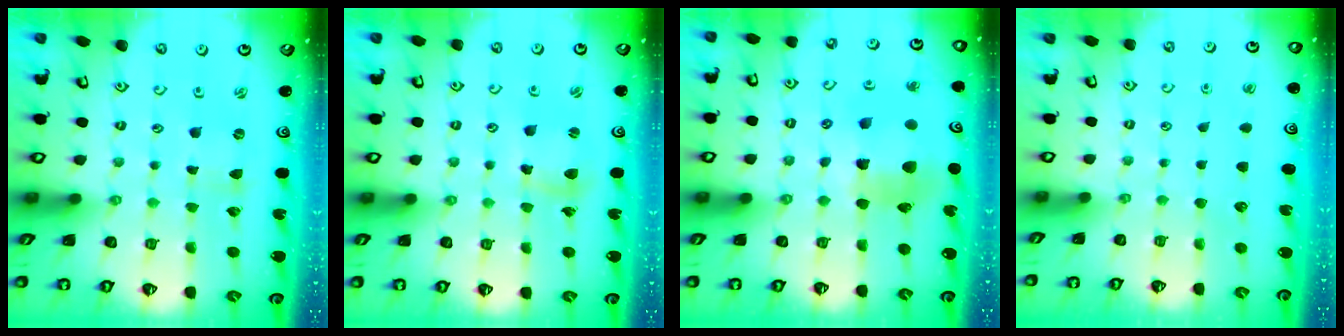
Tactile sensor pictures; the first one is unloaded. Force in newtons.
{"total": 5.8, "press": 5.7, "slide": 0.6}
{"total": 11.0, "press": 10.9, "slide": 1.4}
{"total": 0.0}